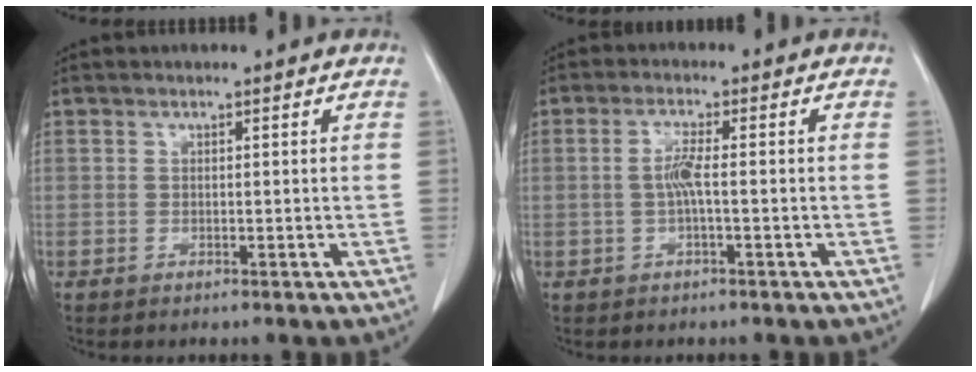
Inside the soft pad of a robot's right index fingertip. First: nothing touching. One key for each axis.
{"total": 3.3, "fx": -0.4, "fy": 0.2, "fz": 3.3, "tx": -0.067, "ty": 0.008, "tz": -0.008}